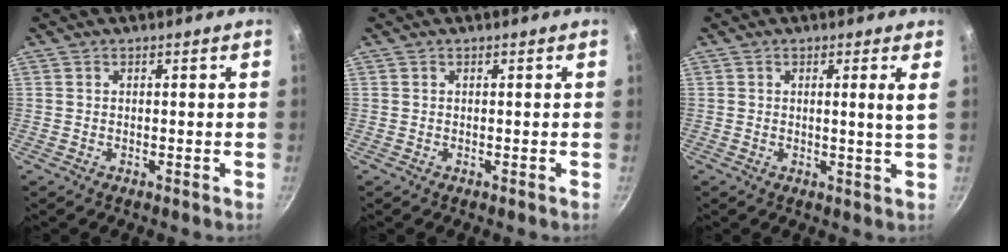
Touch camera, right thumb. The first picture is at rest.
{"total": 0.0}
{"total": 2.9, "force": [0.9, -0.7, 2.7], "torque": [-0.046, -0.016, 0.010]}